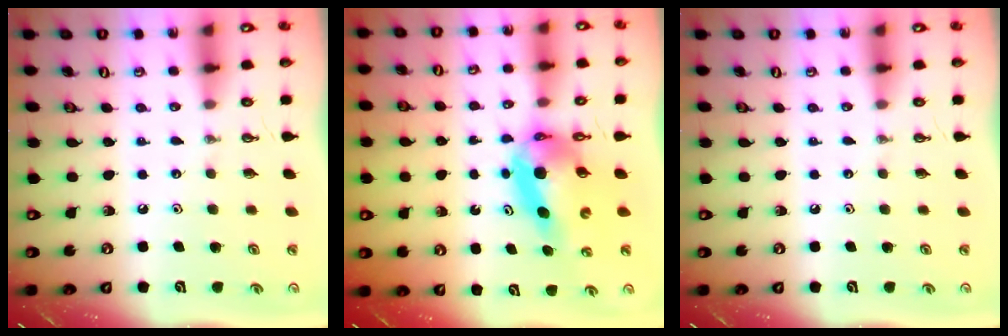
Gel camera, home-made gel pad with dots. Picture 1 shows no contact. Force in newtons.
{"total": 8.0, "press": 8.0, "slide": 0.9}
{"total": 0.0}